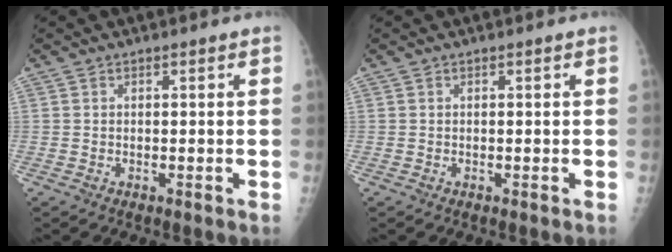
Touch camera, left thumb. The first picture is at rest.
{"total": 0.0}